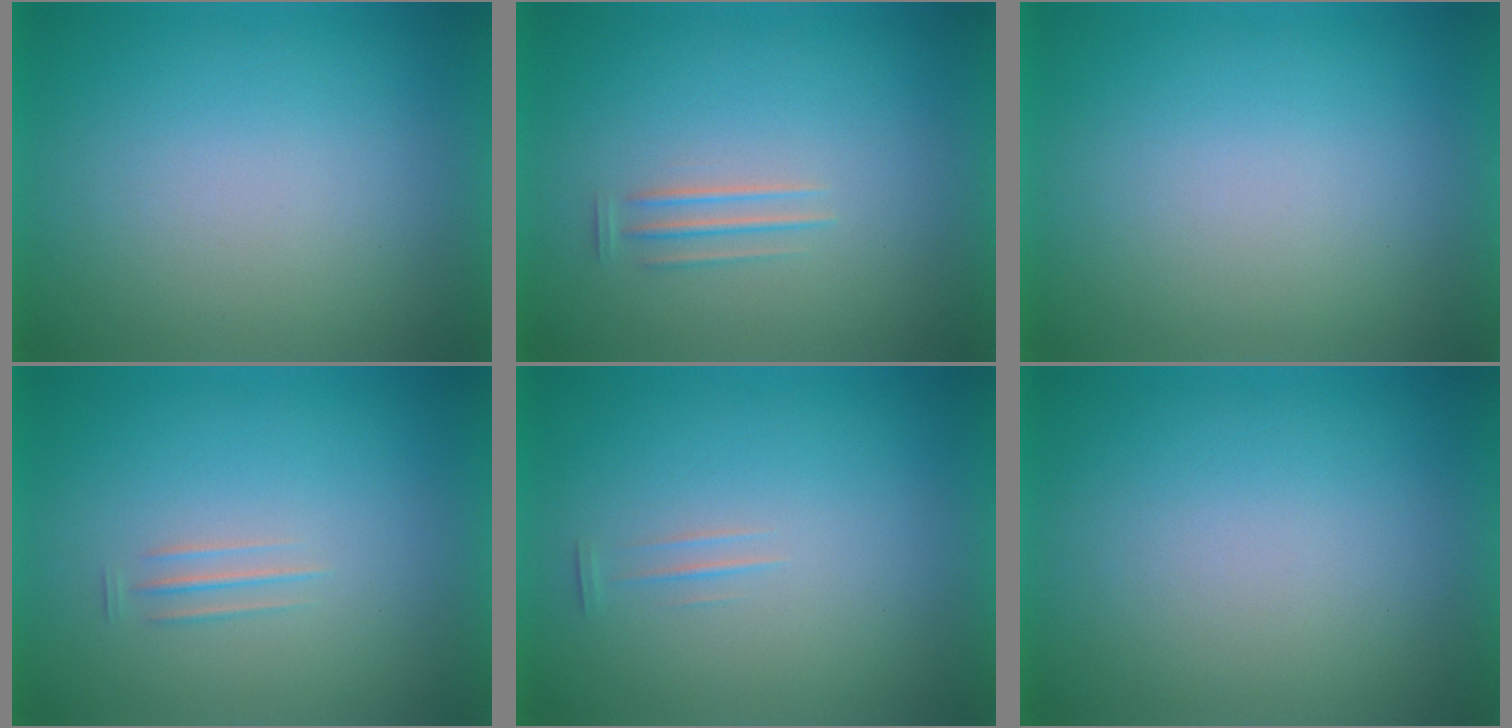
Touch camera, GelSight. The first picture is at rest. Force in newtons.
{"total": 1.2}
{"total": 0.0}
{"total": 1.4}
{"total": 1.4}
{"total": 0.0}